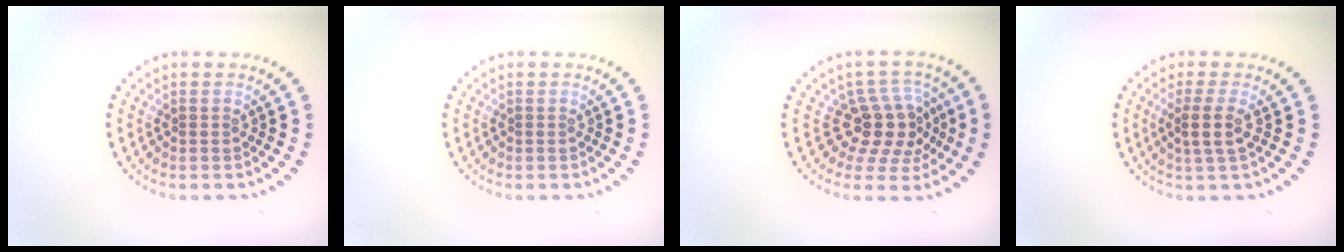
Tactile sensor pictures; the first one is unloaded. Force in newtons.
{"total": 0.0}
{"total": 4.2, "press": 3.5, "slide": 2.3}
{"total": 2.3, "press": 1.9, "slide": 1.3}